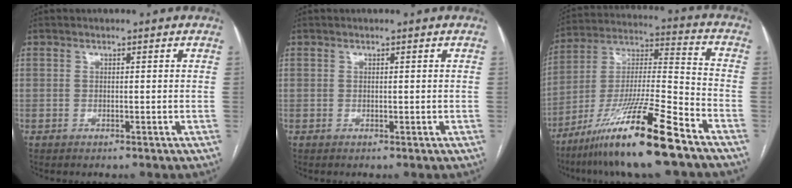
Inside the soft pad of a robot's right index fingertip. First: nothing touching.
{"total": 0.0}
{"total": 18.2, "force": [-12.4, 0.1, 13.4], "torque": [-0.279, -0.030, -0.227]}